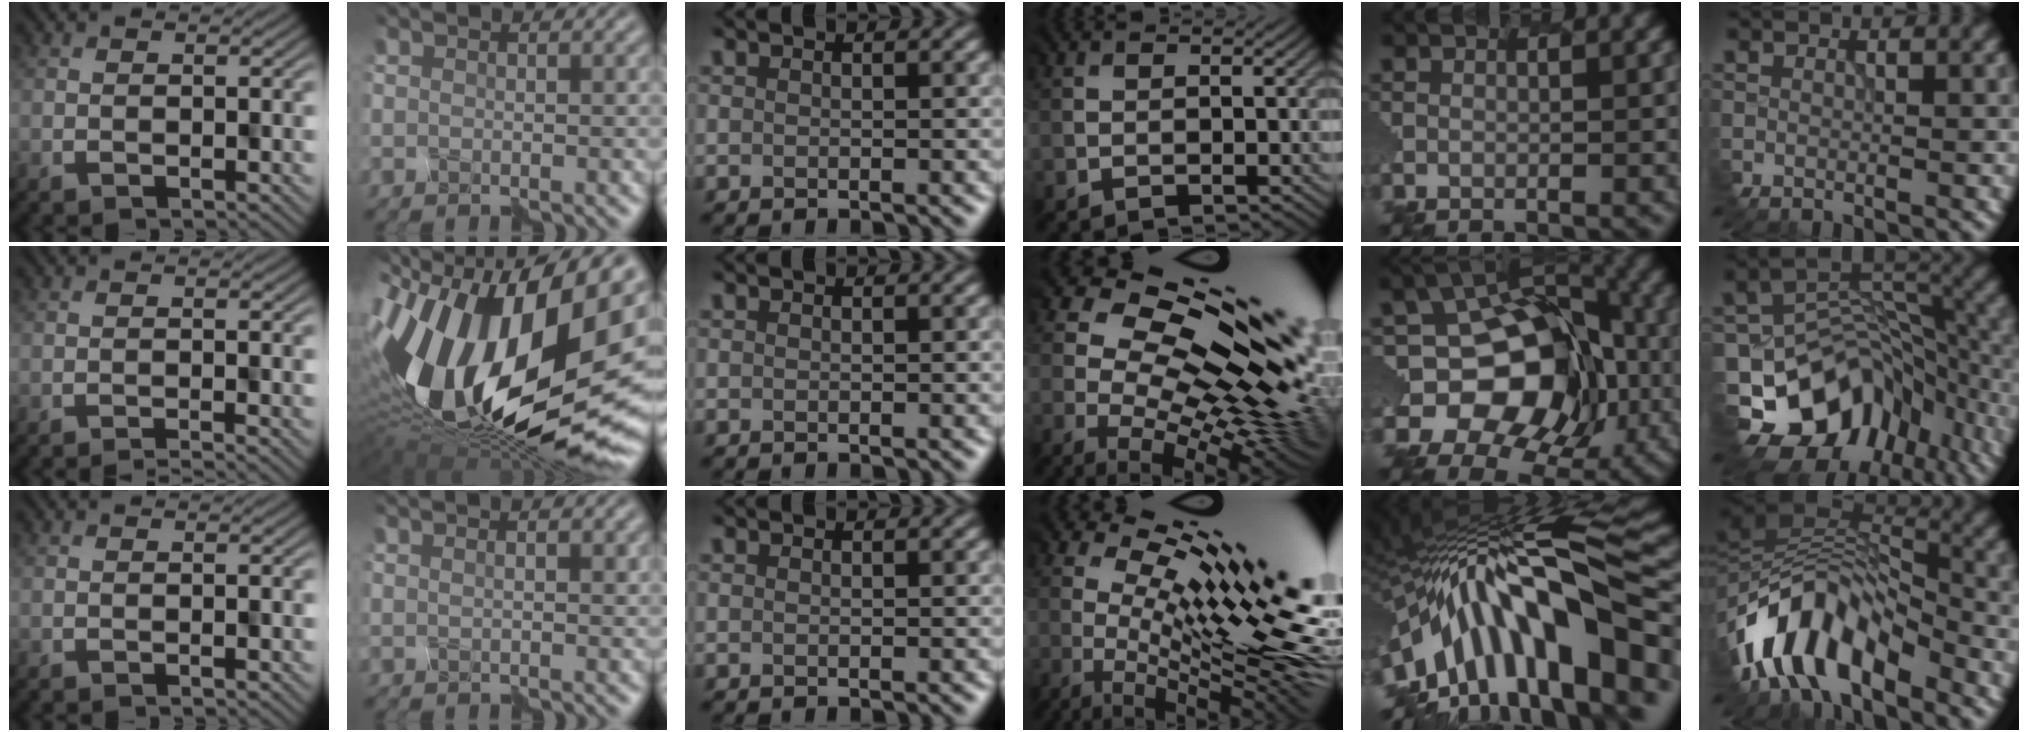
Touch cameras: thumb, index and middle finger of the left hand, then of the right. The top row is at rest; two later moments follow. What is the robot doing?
{"motion": "disassemble", "object": "hinged jar"}